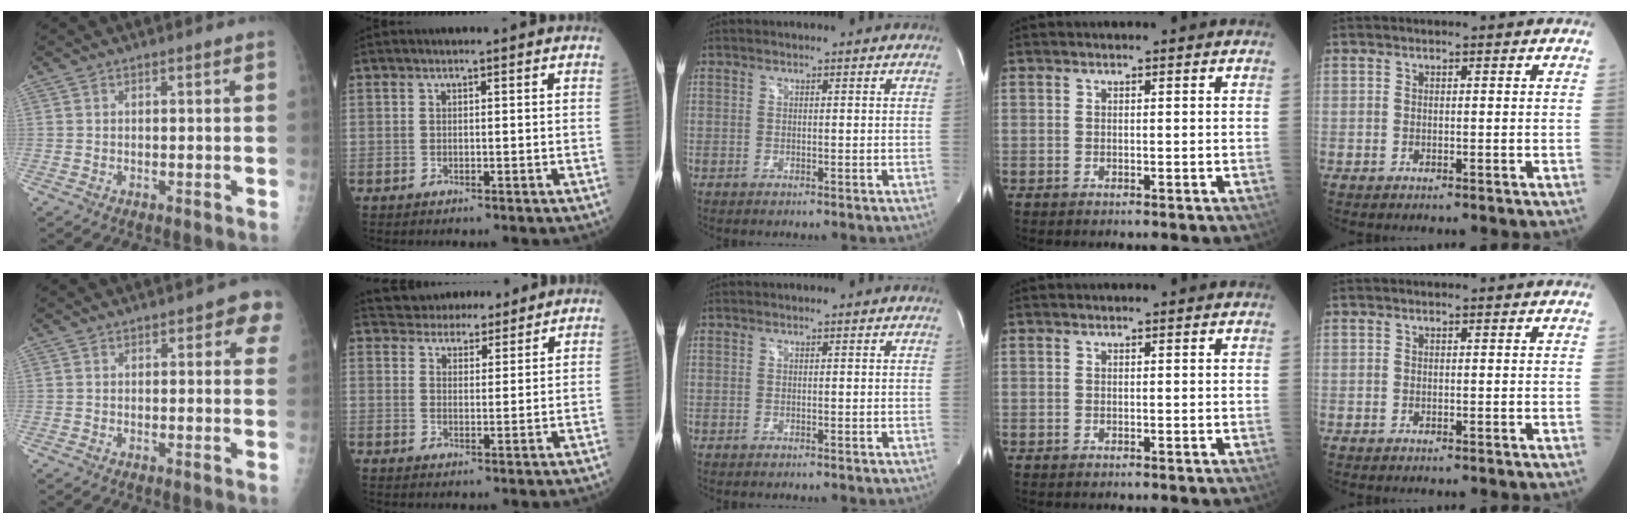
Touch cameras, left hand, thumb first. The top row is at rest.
{"thumb": {"total": 4.7, "force": [2.3, 2.4, 3.4], "torque": [-0.004, -0.003, 0.018]}, "index": {"total": 8.2, "force": [7.6, 2.7, 1.5], "torque": [-0.018, 0.016, 0.111]}}